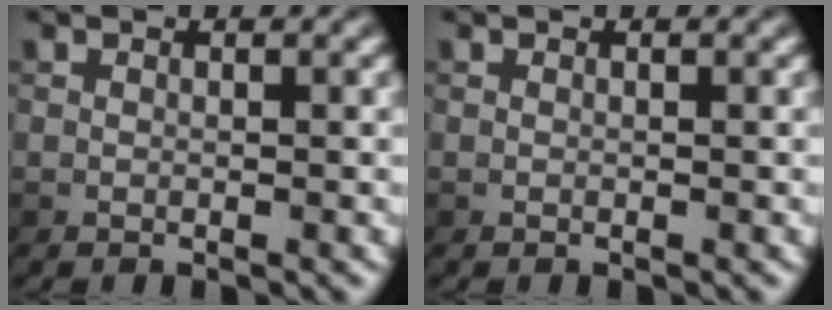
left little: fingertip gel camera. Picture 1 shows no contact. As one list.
[{"total": 0.0}]